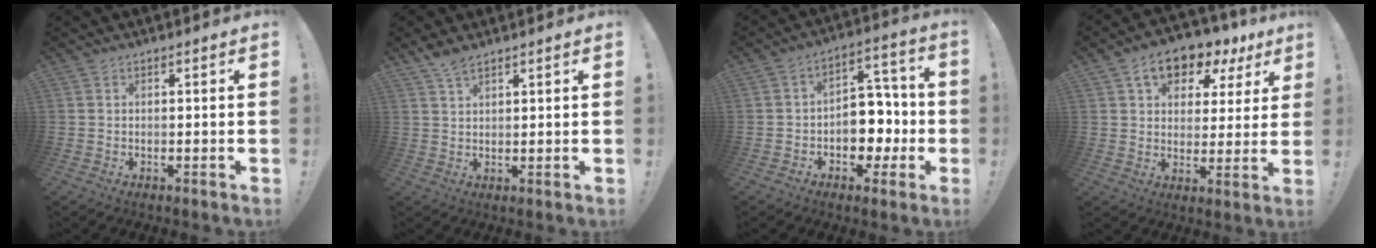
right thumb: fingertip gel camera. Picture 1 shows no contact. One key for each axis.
{"total": 3.9, "fx": 2.9, "fy": 1.0, "fz": 2.4, "tx": -0.048, "ty": -0.015, "tz": 0.054}
{"total": 11.8, "fx": -3.5, "fy": 9.5, "fz": 6.1, "tx": -0.055, "ty": 0.026, "tz": -0.048}
{"total": 11.4, "fx": 6.4, "fy": 7.1, "fz": 6.1, "tx": -0.087, "ty": -0.036, "tz": 0.117}